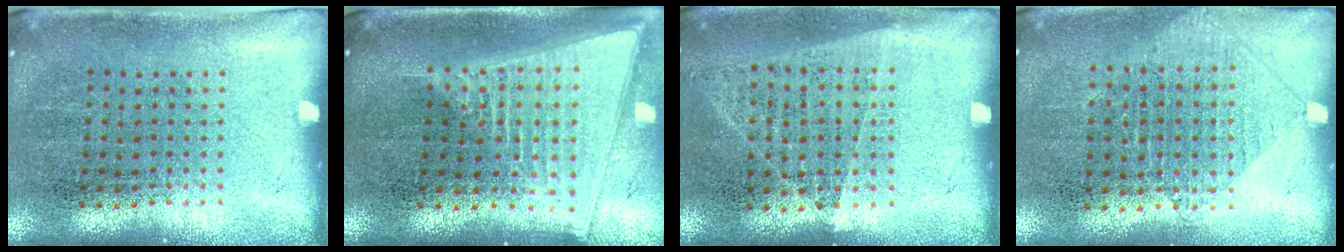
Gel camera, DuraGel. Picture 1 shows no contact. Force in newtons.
{"total": 2.2, "press": 1.8, "slide": 1.2}
{"total": 1.0, "press": 0.9, "slide": 0.4}
{"total": 0.9, "press": 0.8, "slide": 0.3}